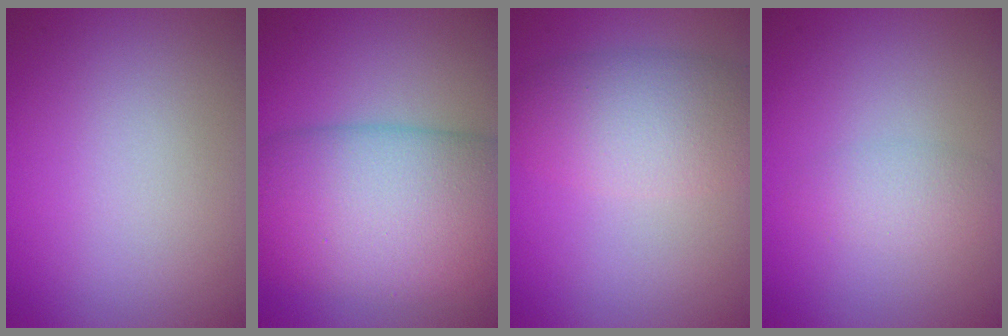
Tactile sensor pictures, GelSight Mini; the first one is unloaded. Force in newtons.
{"total": 12.8, "press": 12.8, "slide": 0.4}
{"total": 5.3, "press": 5.3, "slide": 0.1}
{"total": 1.9, "press": 1.9, "slide": 0.1}